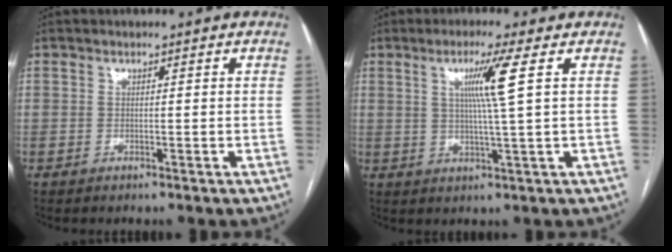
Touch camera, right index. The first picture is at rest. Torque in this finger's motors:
{"motor_torque": [0.08, 0.20, 0.19, 0.10]}